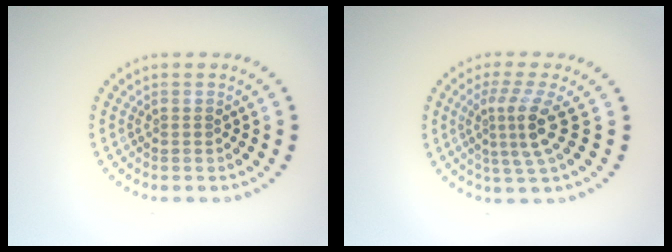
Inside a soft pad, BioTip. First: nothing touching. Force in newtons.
{"total": 3.6, "press": 2.5, "slide": 2.6}